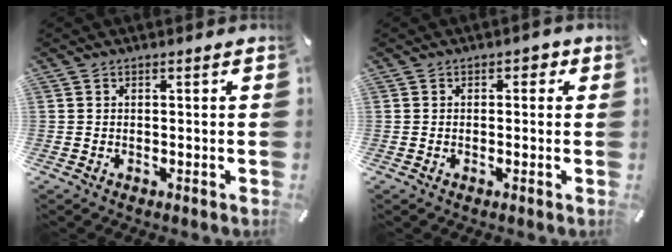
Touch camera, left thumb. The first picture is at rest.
{"total": 1.6, "force": [-0.3, 1.3, 1.0], "torque": [-0.012, 0.006, -0.009]}